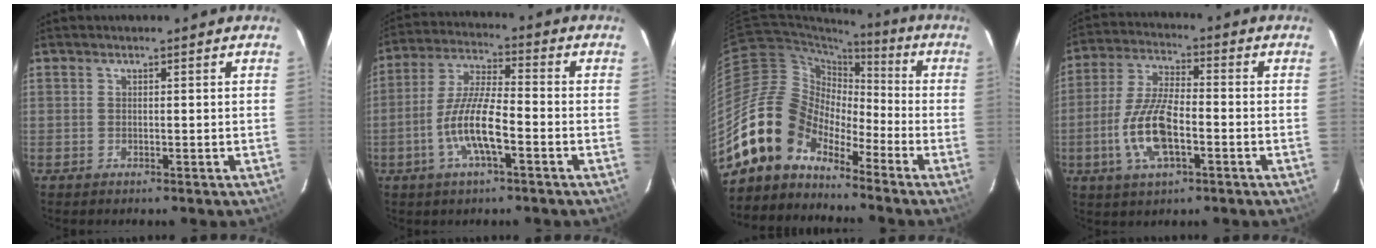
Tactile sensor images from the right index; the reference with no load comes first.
{"total": 10.6, "force": [-4.1, 2.1, 9.5], "torque": [-0.199, 0.001, -0.078]}
{"total": 13.9, "force": [-10.6, 8.1, 3.9], "torque": [-0.082, 0.029, -0.208]}
{"total": 11.8, "force": [-3.8, 4.3, 10.4], "torque": [-0.219, 0.001, -0.071]}